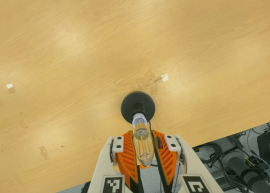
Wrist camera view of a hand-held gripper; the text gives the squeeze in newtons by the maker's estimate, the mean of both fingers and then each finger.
{"total": 13.7, "left": 14.4, "right": 13.1}